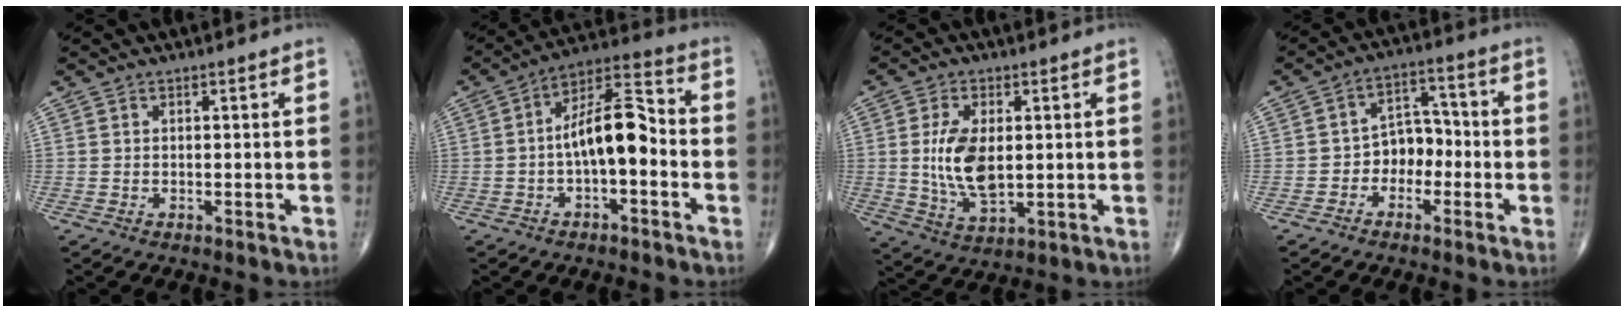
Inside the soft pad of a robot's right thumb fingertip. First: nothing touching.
{"total": 12.0, "force": [-1.8, 5.2, 10.6], "torque": [-0.169, 0.047, -0.039]}
{"total": 10.3, "force": [0.7, 5.3, 8.8], "torque": [-0.165, -0.014, 0.021]}
{"total": 6.9, "force": [-2.0, 5.1, 4.2], "torque": [-0.031, 0.037, -0.046]}